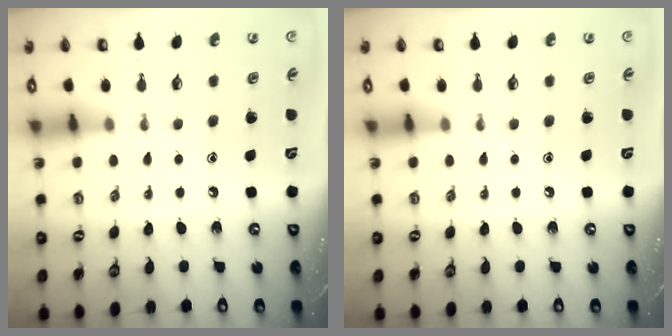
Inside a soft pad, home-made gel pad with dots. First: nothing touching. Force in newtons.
{"total": 0.0}